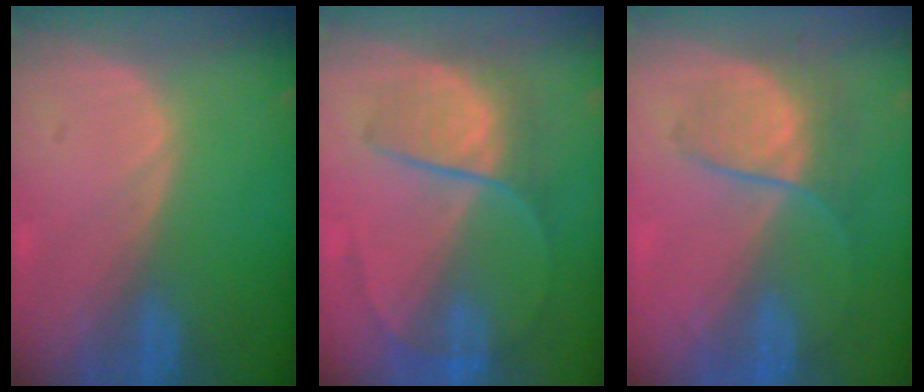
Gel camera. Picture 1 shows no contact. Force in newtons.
{"total": 7.1, "press": 6.7, "slide": 2.5}
{"total": 6.3, "press": 5.8, "slide": 2.3}